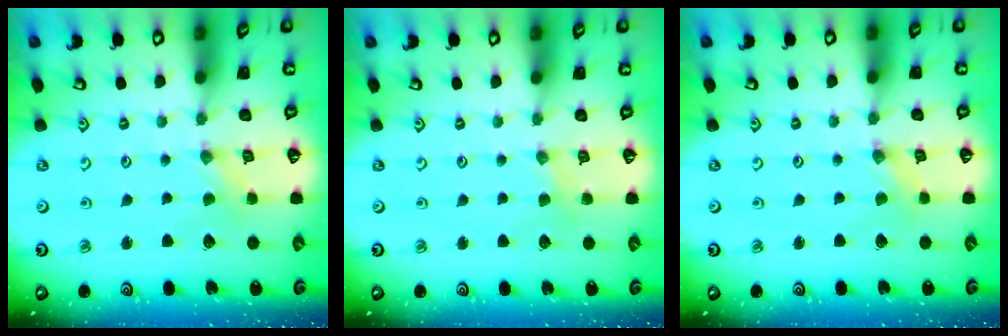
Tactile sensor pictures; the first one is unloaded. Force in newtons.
{"total": 2.3, "press": 2.3, "slide": 0.3}
{"total": 0.0}